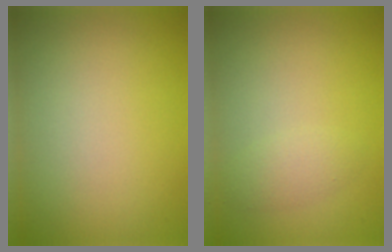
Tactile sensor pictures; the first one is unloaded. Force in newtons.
{"total": 1.5, "press": 1.5, "slide": 0.0}